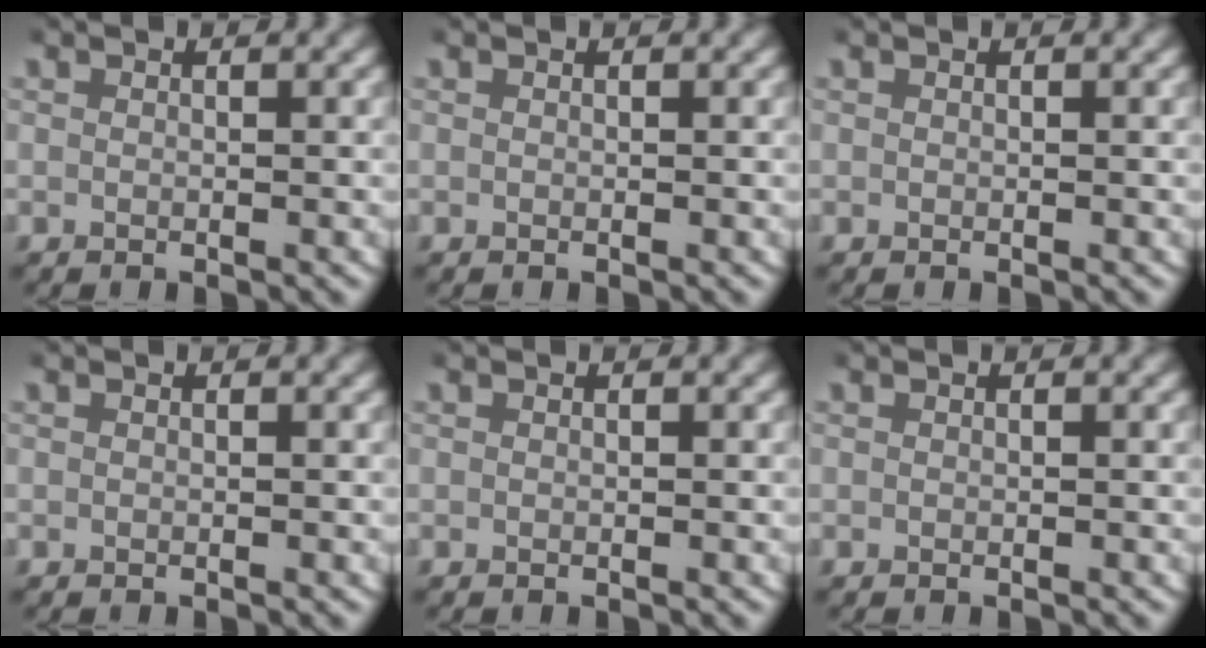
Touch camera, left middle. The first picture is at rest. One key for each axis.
{"total": 0.0}
{"total": 0.0}
{"total": 0.0}
{"total": 0.0}
{"total": 0.0}